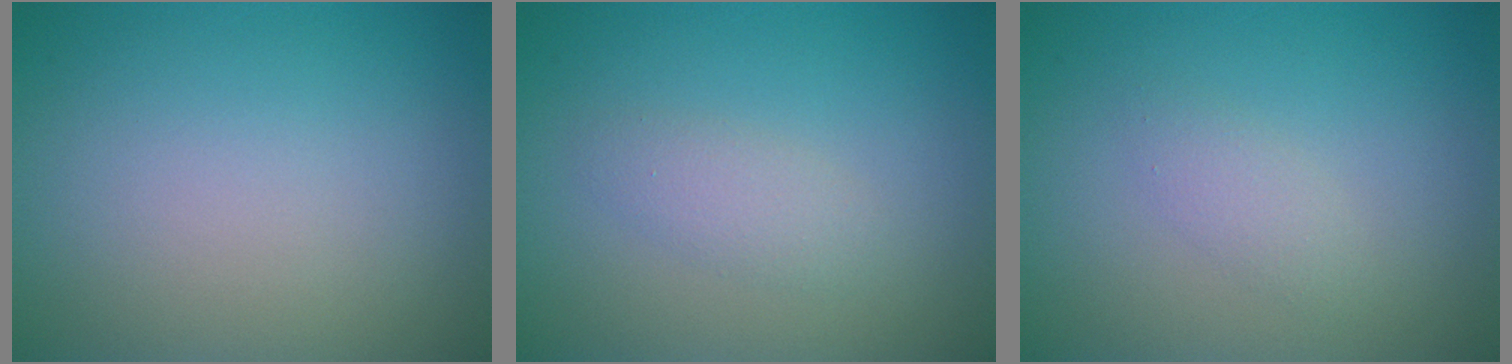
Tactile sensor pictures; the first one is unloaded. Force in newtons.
{"total": 1.7, "press": 1.7, "slide": 0.1}
{"total": 1.3, "press": 1.3, "slide": 0.1}